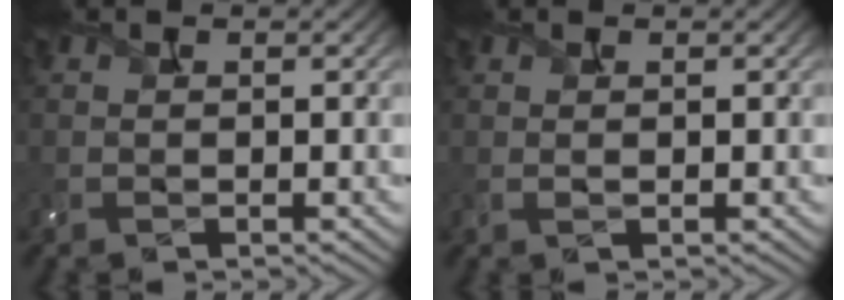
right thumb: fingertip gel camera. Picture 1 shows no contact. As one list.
[{"total": 0.6, "force": [0.2, 0.0, 0.5], "torque": [-0.013, 0.001, 0.004]}]